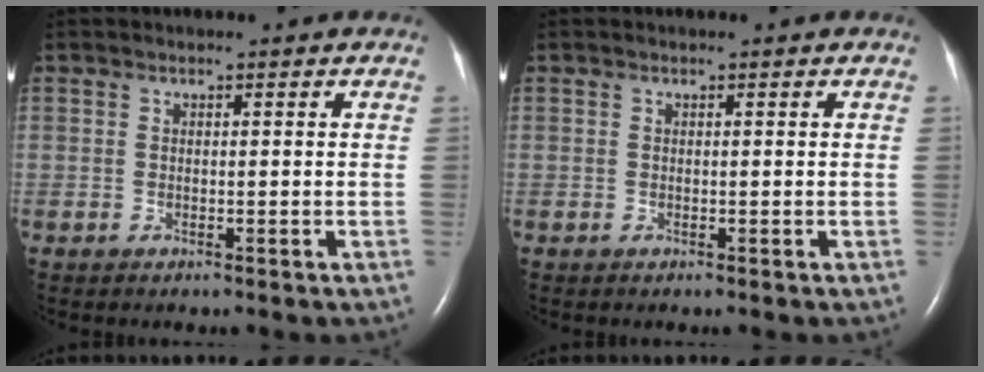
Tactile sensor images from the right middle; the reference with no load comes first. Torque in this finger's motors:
{"motor_torque": [0.00, 0.00, 0.00, 0.00]}